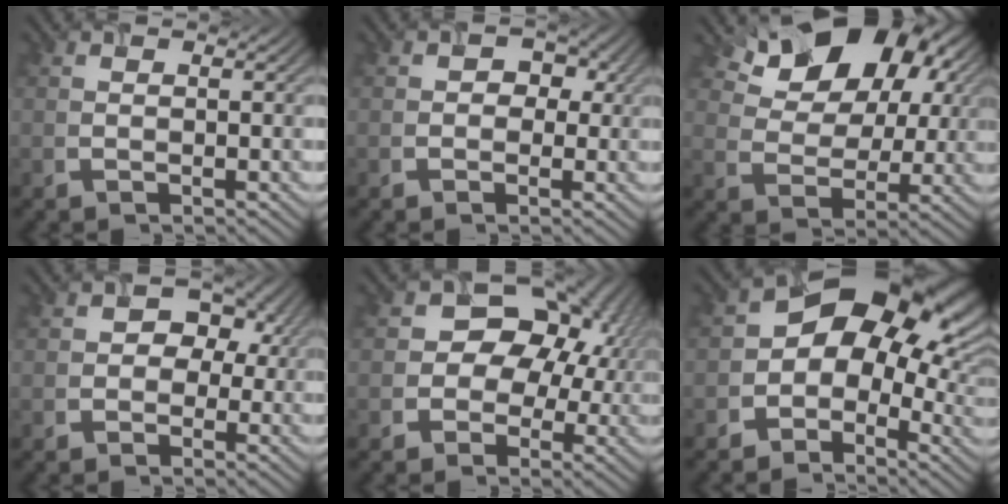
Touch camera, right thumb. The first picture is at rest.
{"total": 2.2, "force": [0.2, 2.1, 0.8], "torque": [0.011, 0.005, -0.014]}
{"total": 14.0, "force": [7.9, 8.9, 7.3], "torque": [-0.141, 0.025, 0.139]}
{"total": 4.5, "force": [0.6, 3.9, 2.1], "torque": [-0.007, 0.012, -0.021]}
{"total": 12.1, "force": [1.7, 10.1, 6.4], "torque": [-0.094, 0.021, -0.011]}
{"total": 12.0, "force": [1.2, 8.5, 8.4], "torque": [-0.103, -0.004, 0.003]}